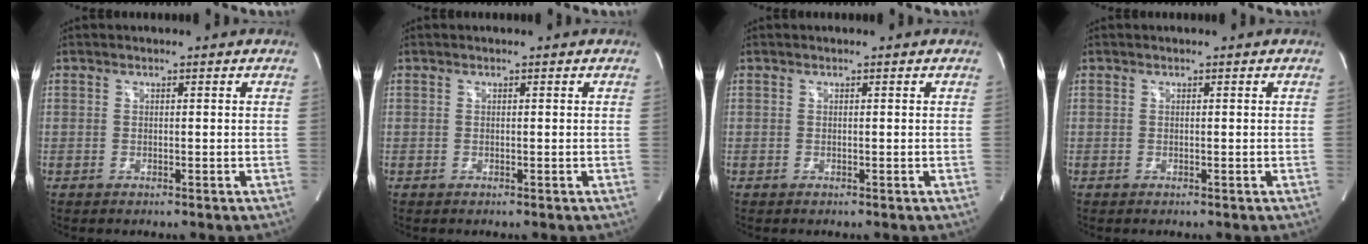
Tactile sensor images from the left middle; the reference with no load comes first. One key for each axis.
{"total": 0.0}
{"total": 0.0}
{"total": 0.0}